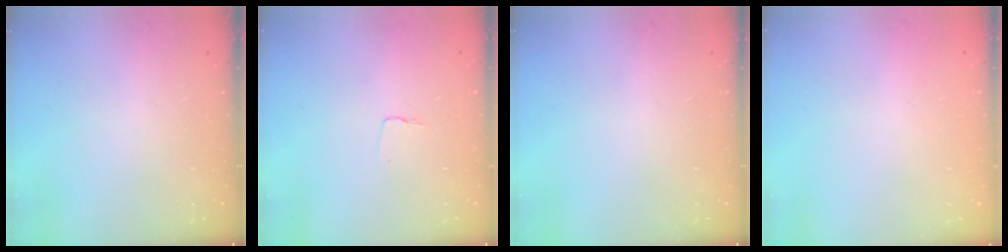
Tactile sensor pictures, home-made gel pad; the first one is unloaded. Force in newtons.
{"total": 3.1, "press": 3.1, "slide": 0.3}
{"total": 0.0}
{"total": 0.0}